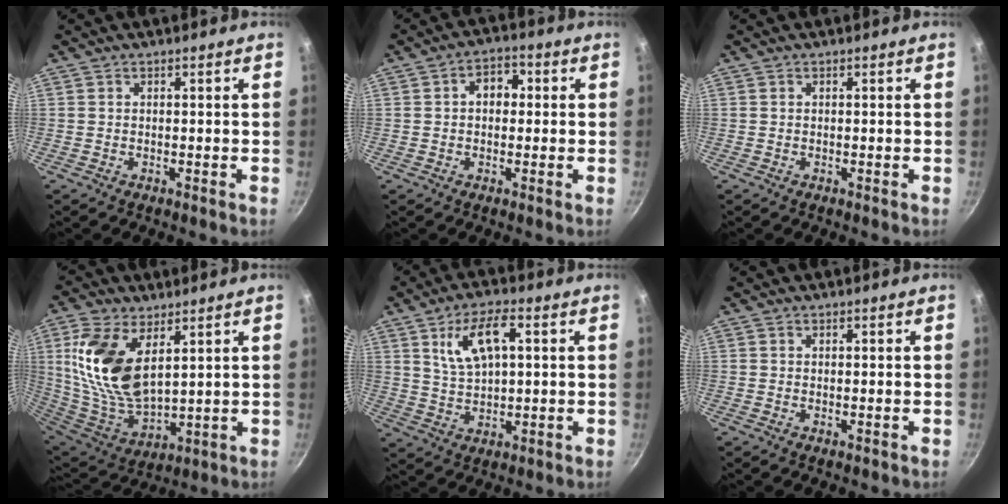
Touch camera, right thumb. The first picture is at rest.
{"total": 5.3, "force": [0.6, 3.9, 3.6], "torque": [-0.021, 0.017, 0.001]}
{"total": 0.0}
{"total": 17.7, "force": [6.1, 9.4, 13.7], "torque": [-0.272, -0.039, 0.131]}
{"total": 9.7, "force": [3.1, 4.5, 8.0], "torque": [-0.133, 0.003, 0.063]}
{"total": 0.0}